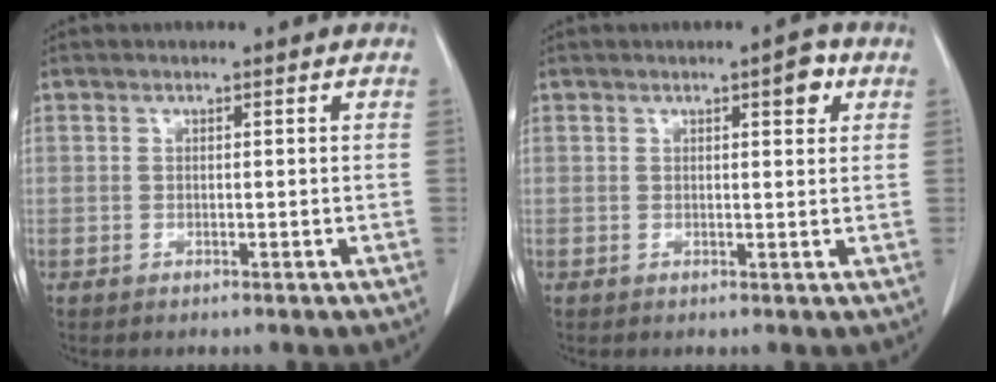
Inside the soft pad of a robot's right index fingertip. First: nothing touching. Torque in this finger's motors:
{"motor_torque": [0.05, 0.09, 0.00, 0.00]}